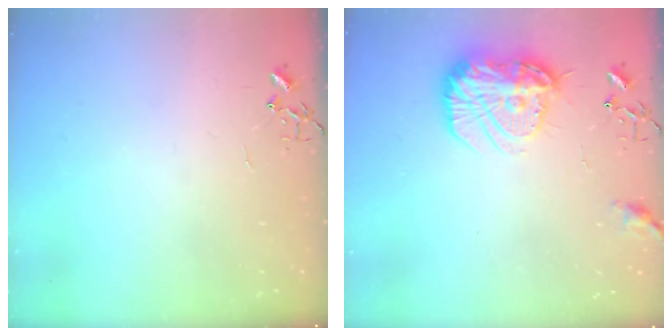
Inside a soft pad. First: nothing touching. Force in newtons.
{"total": 17.1, "press": 17.0, "slide": 1.4}